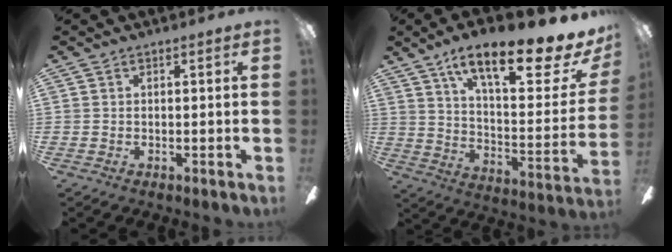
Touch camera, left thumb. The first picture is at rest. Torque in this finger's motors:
{"motor_torque": [0.54, 0.35, 1.49, -1.29, 0.21]}